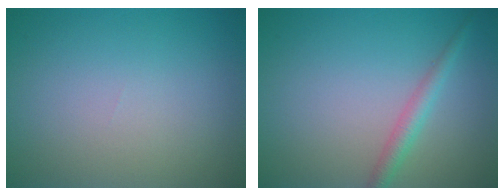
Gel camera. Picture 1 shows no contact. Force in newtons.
{"total": 2.0, "press": 2.0, "slide": 0.1}